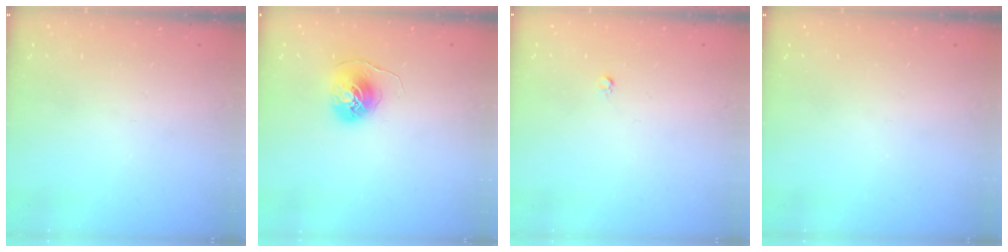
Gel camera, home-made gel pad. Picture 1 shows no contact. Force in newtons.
{"total": 7.5, "press": 7.5, "slide": 0.1}
{"total": 2.5, "press": 2.5, "slide": 0.2}
{"total": 0.0}